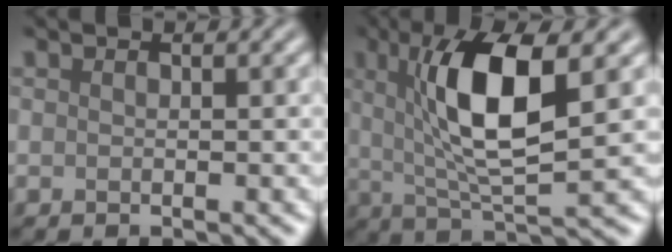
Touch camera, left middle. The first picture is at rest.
{"total": 8.7, "force": [2.1, 2.3, 8.1], "torque": [-0.140, -0.003, 0.038]}